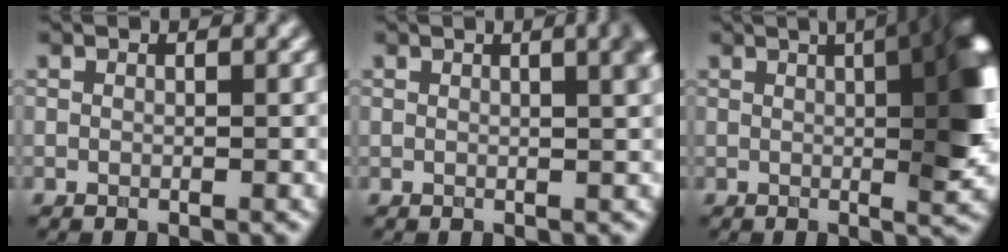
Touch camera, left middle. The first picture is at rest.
{"total": 3.6, "force": [1.2, 1.4, 3.1], "torque": [-0.012, 0.015, 0.006]}
{"total": 10.8, "force": [1.4, 3.7, 10.1], "torque": [-0.074, 0.024, 0.007]}